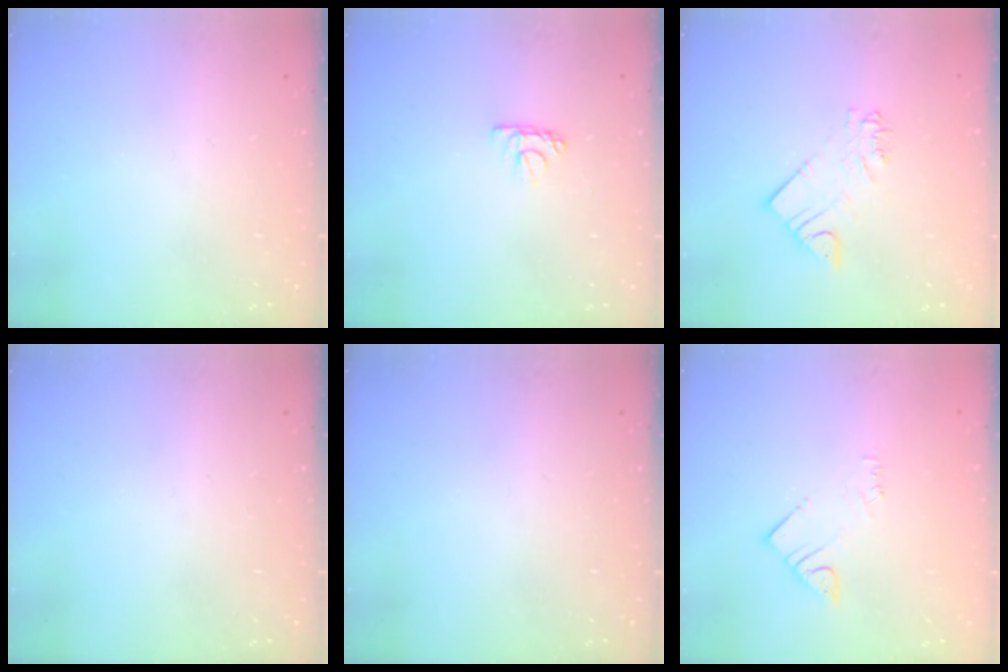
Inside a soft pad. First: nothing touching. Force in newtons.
{"total": 4.9, "press": 4.9, "slide": 0.3}
{"total": 4.0, "press": 4.0, "slide": 0.2}
{"total": 0.0}
{"total": 0.0}
{"total": 3.1, "press": 3.0, "slide": 0.5}